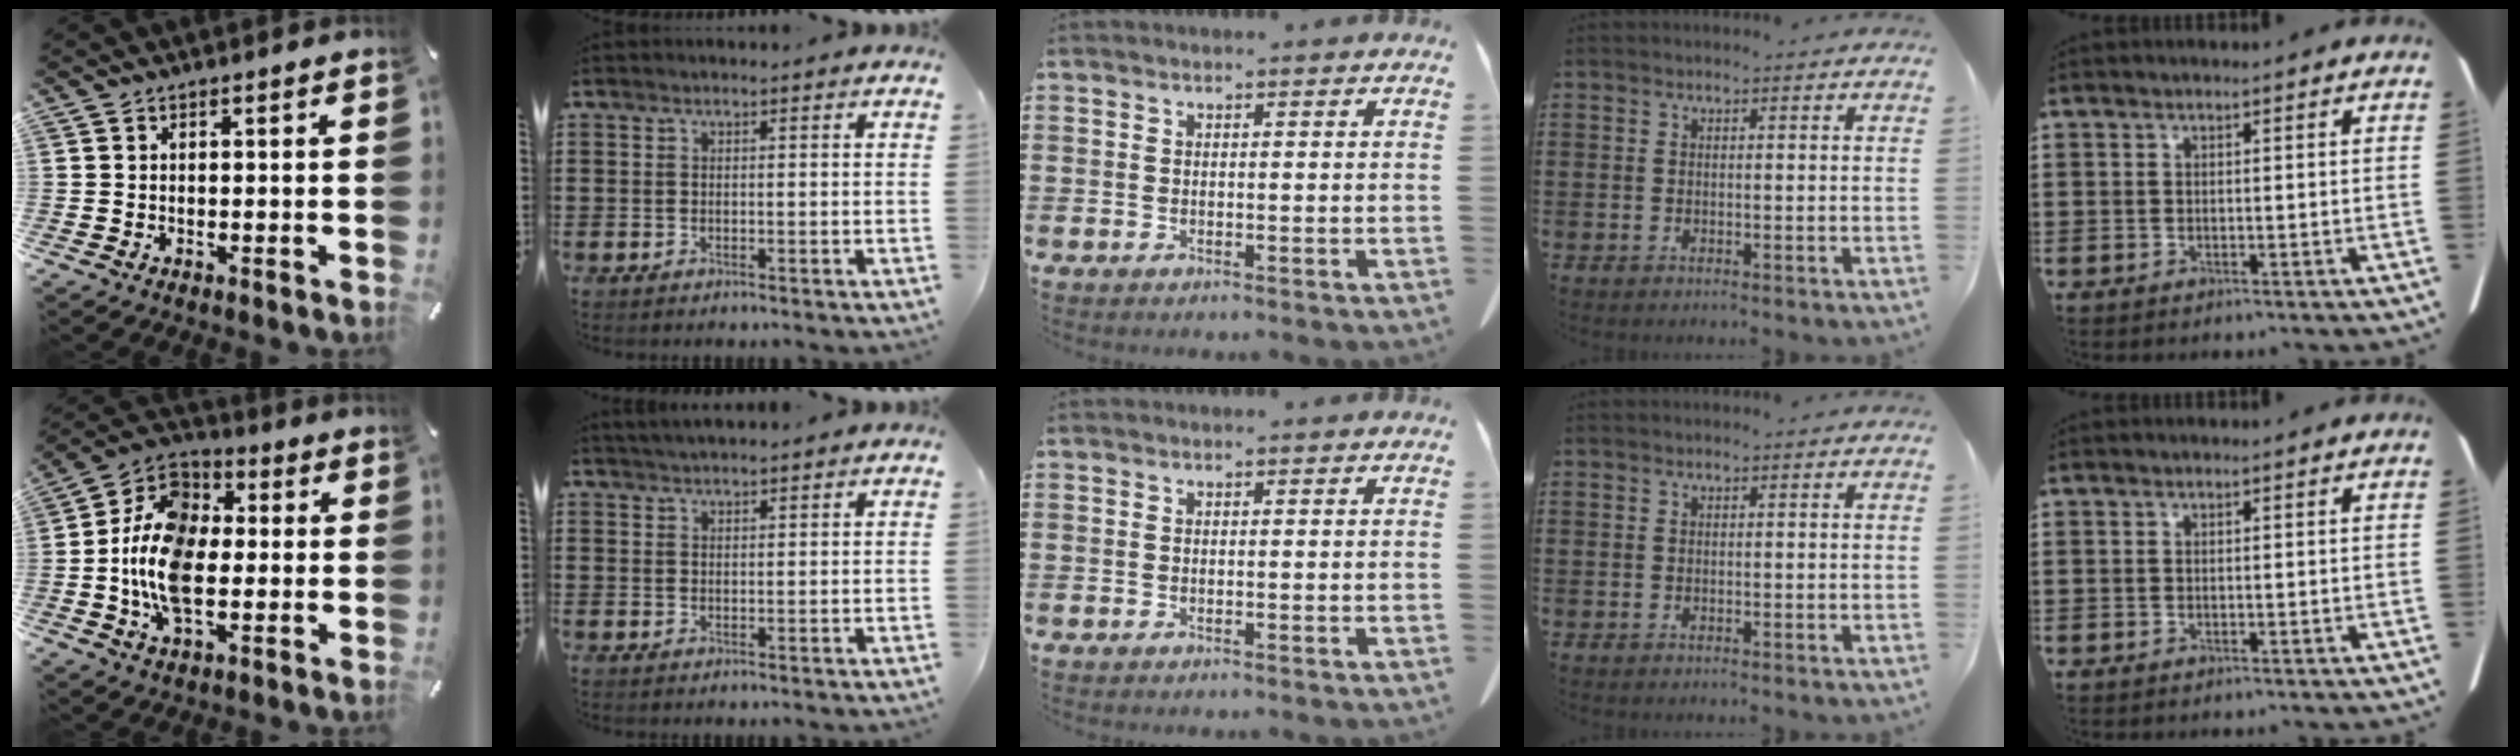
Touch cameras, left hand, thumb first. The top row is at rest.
{"thumb": {"total": 14.8, "force": [-2.7, 9.6, 10.9], "torque": [-0.249, 0.001, -0.058]}, "index": {"total": 1.8, "force": [1.7, 0.0, 0.3], "torque": [-0.009, 0.004, 0.034]}}